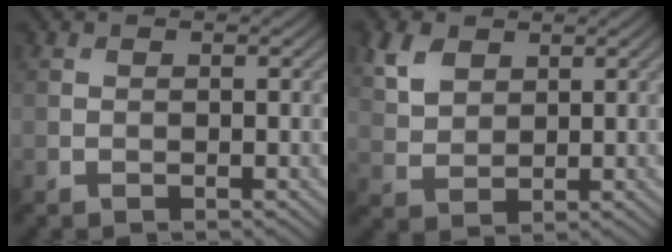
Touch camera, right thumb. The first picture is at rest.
{"total": 5.1, "force": [2.7, 3.2, 2.8], "torque": [-0.072, 0.003, 0.058]}